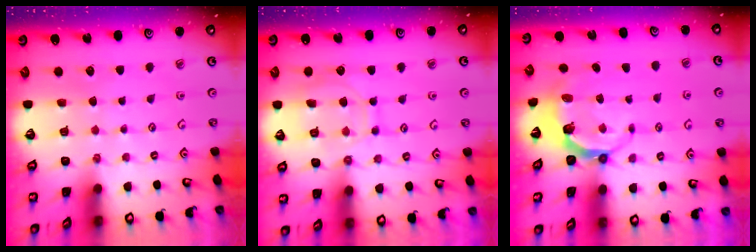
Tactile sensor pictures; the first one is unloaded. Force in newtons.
{"total": 10.1, "press": 10.0, "slide": 1.1}
{"total": 5.6, "press": 4.4, "slide": 3.4}